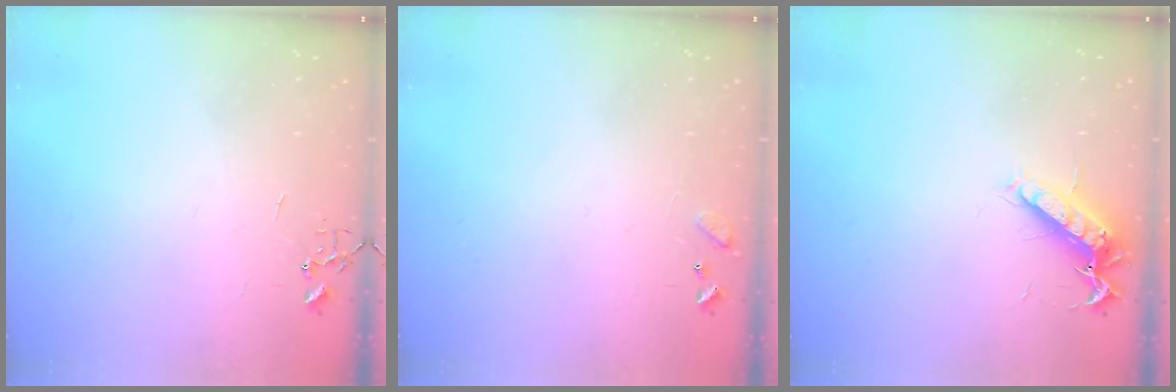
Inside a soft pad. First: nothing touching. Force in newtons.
{"total": 6.4, "press": 6.4, "slide": 0.5}
{"total": 12.9, "press": 12.8, "slide": 1.4}